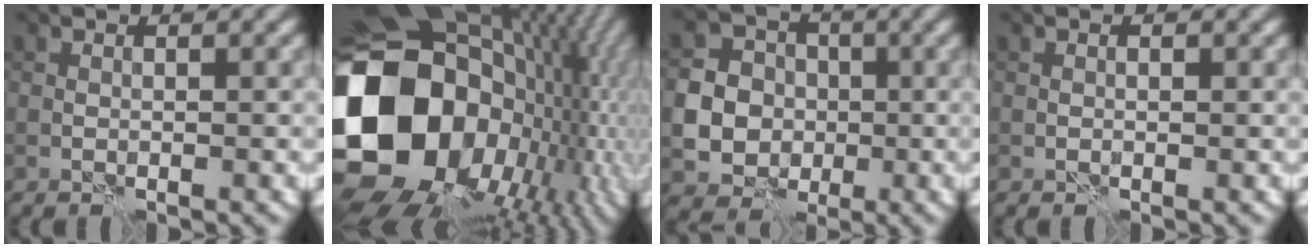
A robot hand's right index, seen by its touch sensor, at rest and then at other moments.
{"total": 22.0, "force": [-2.1, 17.8, 12.8], "torque": [-0.286, -0.044, -0.011]}
{"total": 10.4, "force": [-1.9, 9.8, 2.8], "torque": [-0.080, -0.011, -0.051]}
{"total": 0.5, "force": [0.0, 0.3, 0.4], "torque": [-0.004, 0.000, 0.000]}